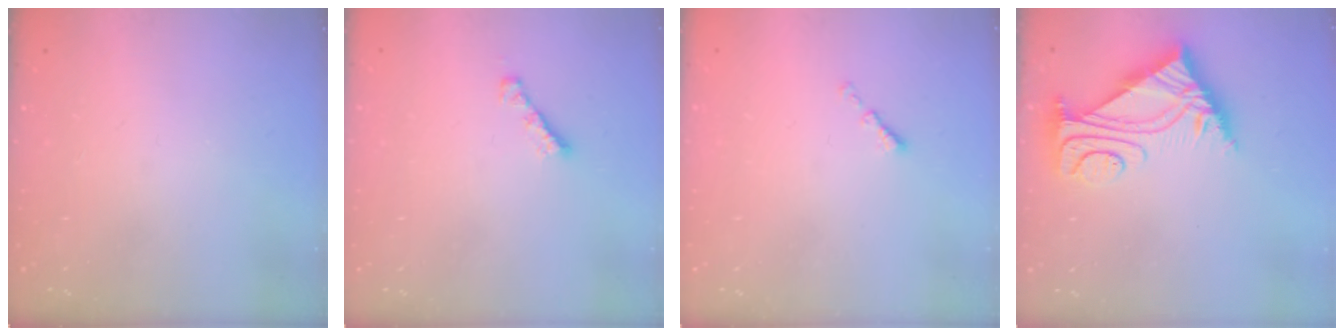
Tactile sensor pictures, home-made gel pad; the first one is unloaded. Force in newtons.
{"total": 2.3, "press": 2.3, "slide": 0.4}
{"total": 0.0}
{"total": 6.8, "press": 6.8, "slide": 0.5}